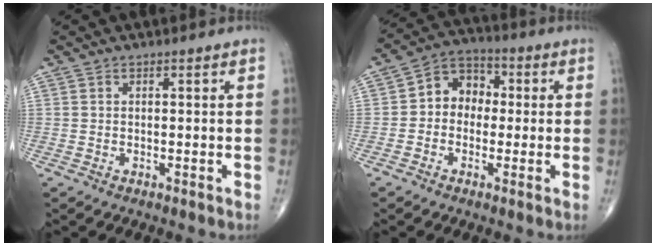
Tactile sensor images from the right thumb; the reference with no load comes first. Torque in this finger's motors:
{"motor_torque": [-0.22, 0.44, 0.46, 0.32, 0.07]}